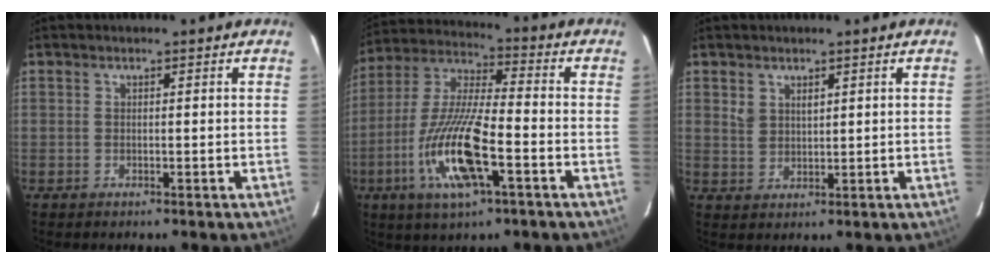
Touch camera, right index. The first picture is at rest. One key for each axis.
{"total": 15.4, "fx": -5.6, "fy": 2.8, "fz": 14.1, "tx": -0.294, "ty": -0.012, "tz": -0.101}
{"total": 2.7, "fx": 1.5, "fy": 1.8, "fz": 1.5, "tx": -0.031, "ty": 0.004, "tz": 0.037}